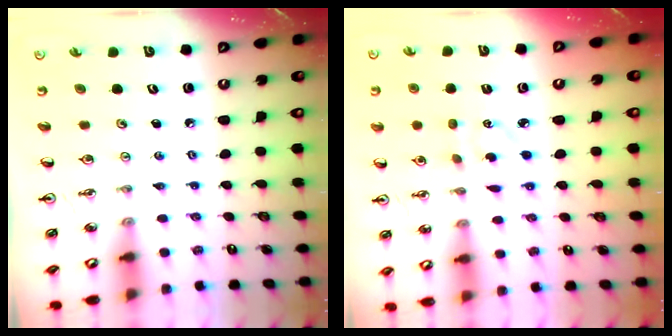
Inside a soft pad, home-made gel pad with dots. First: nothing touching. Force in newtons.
{"total": 3.9, "press": 3.9, "slide": 0.4}